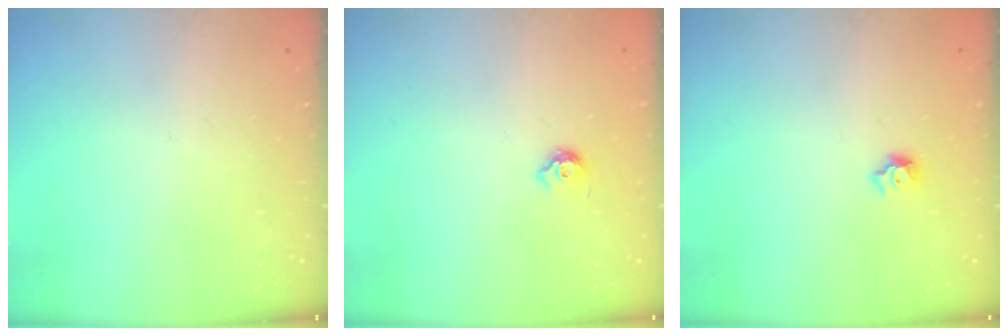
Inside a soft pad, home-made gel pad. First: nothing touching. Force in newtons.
{"total": 5.6, "press": 5.5, "slide": 1.0}
{"total": 5.7, "press": 5.6, "slide": 0.7}